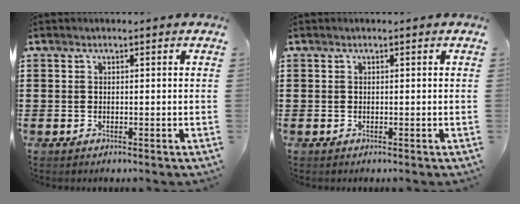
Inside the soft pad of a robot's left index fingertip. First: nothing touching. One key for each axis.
{"total": 0.0}